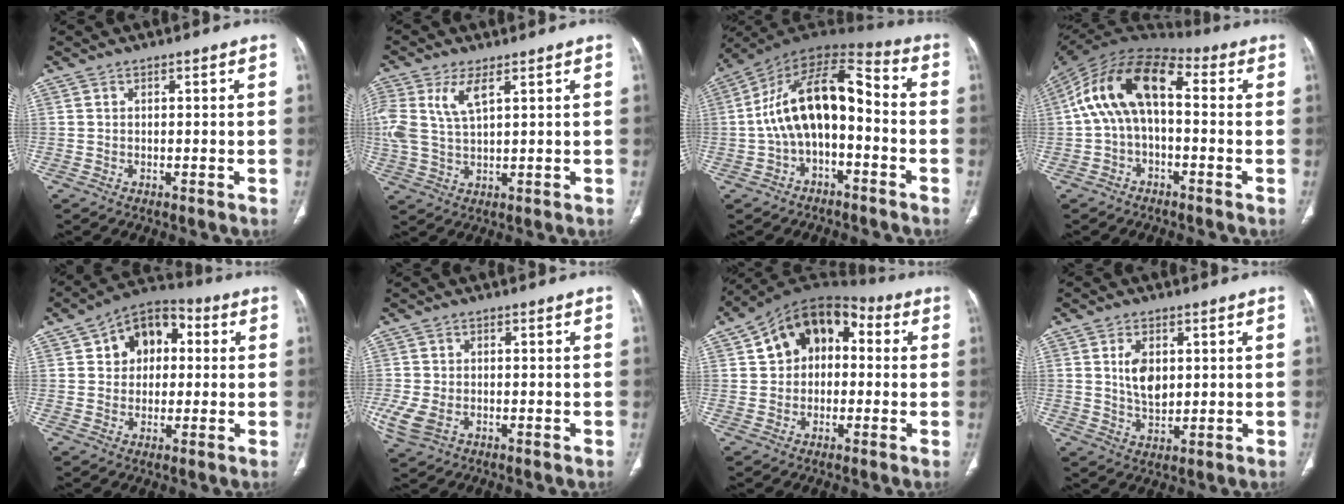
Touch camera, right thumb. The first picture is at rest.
{"total": 7.9, "force": [3.2, 3.3, 6.5], "torque": [-0.159, 0.001, 0.070]}
{"total": 16.0, "force": [-2.0, 8.6, 13.4], "torque": [-0.220, 0.066, -0.043]}
{"total": 14.9, "force": [0.9, 8.3, 12.3], "torque": [-0.220, 0.050, 0.005]}
{"total": 11.3, "force": [2.7, 8.4, 7.1], "torque": [-0.067, 0.017, 0.031]}
{"total": 6.1, "force": [-1.6, 4.0, 4.2], "torque": [-0.106, -0.002, -0.024]}
{"total": 13.6, "force": [2.6, 9.5, 9.4], "torque": [-0.113, 0.038, 0.028]}
{"total": 6.5, "force": [1.4, 4.1, 4.8], "torque": [-0.070, -0.011, 0.030]}